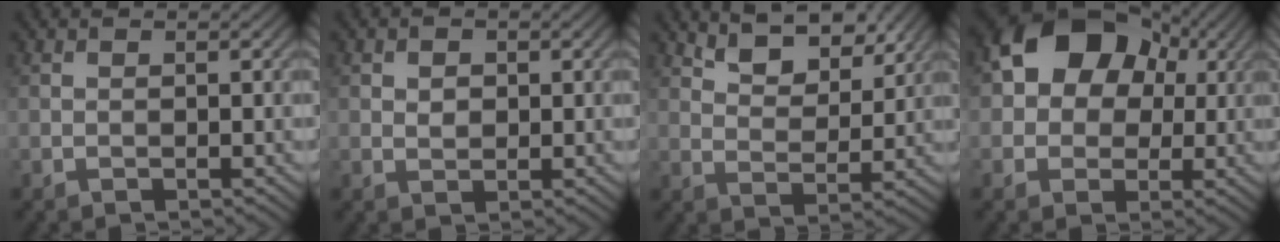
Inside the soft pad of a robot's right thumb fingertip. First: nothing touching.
{"total": 1.5, "force": [0.3, 1.2, 0.8], "torque": [-0.017, -0.001, 0.004]}
{"total": 7.3, "force": [5.4, 3.1, 4.0], "torque": [-0.067, -0.017, 0.108]}
{"total": 11.1, "force": [3.0, 8.4, 6.7], "torque": [-0.114, 0.016, 0.028]}